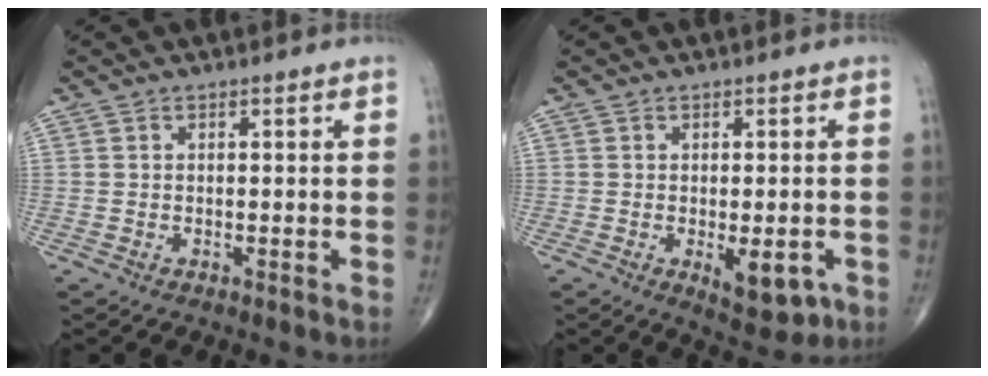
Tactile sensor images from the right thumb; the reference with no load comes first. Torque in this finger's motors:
{"motor_torque": [0.81, 0.44, 0.13, -0.58, 0.15]}